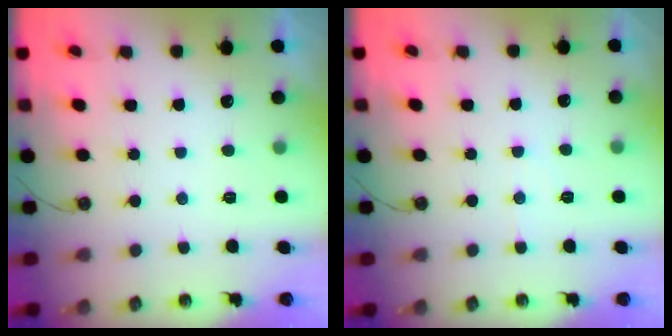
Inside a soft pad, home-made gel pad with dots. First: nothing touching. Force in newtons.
{"total": 4.9, "press": 4.8, "slide": 0.7}